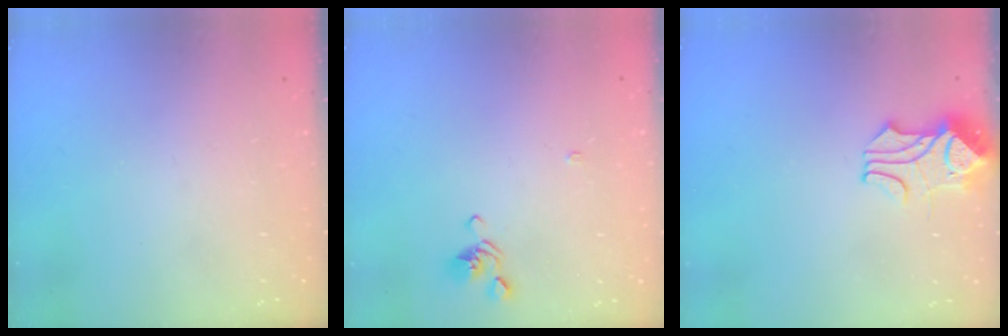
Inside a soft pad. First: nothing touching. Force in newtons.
{"total": 1.9, "press": 1.8, "slide": 0.4}
{"total": 1.7, "press": 1.3, "slide": 1.1}